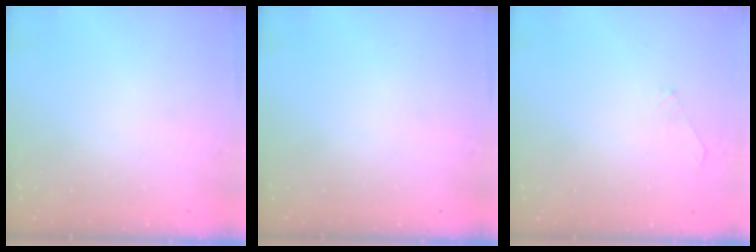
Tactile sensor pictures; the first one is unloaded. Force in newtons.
{"total": 0.0}
{"total": 1.8, "press": 1.8, "slide": 0.4}